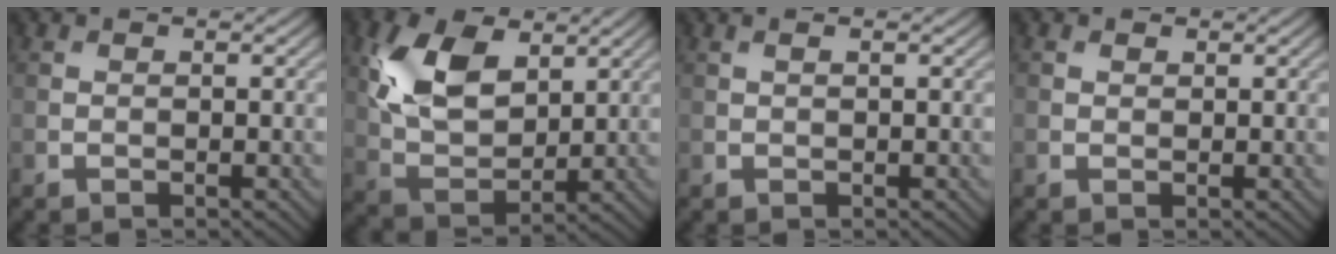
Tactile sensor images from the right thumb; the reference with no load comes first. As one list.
[{"total": 10.7, "force": [4.0, 6.3, 7.6], "torque": [-0.177, 0.004, 0.079]}, {"total": 0.6, "force": [0.3, 0.0, 0.6], "torque": [-0.014, 0.006, 0.005]}, {"total": 0.6, "force": [0.4, 0.4, 0.1], "torque": [-0.001, -0.002, 0.008]}]